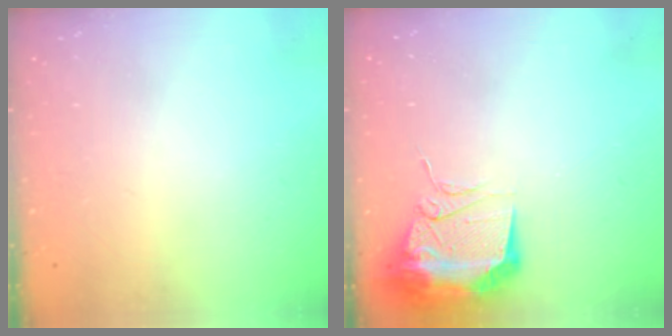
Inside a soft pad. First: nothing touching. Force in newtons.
{"total": 12.6, "press": 12.5, "slide": 1.2}